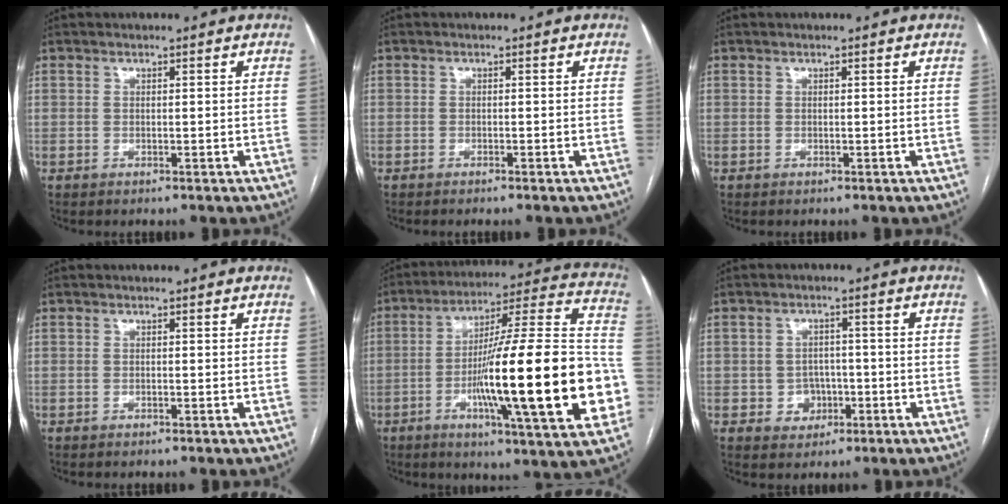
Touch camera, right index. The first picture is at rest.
{"total": 1.1, "force": [-1.0, -0.2, 0.6], "torque": [-0.010, 0.002, -0.014]}
{"total": 0.0}
{"total": 0.0}
{"total": 28.2, "force": [-6.4, 2.4, 27.4], "torque": [-0.363, 0.001, -0.104]}
{"total": 4.0, "force": [-1.3, 3.6, 1.3], "torque": [-0.010, 0.012, -0.012]}